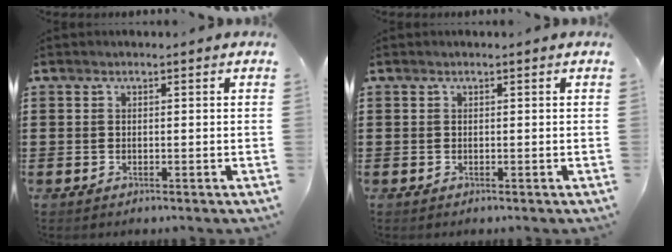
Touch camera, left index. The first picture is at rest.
{"total": 0.0}